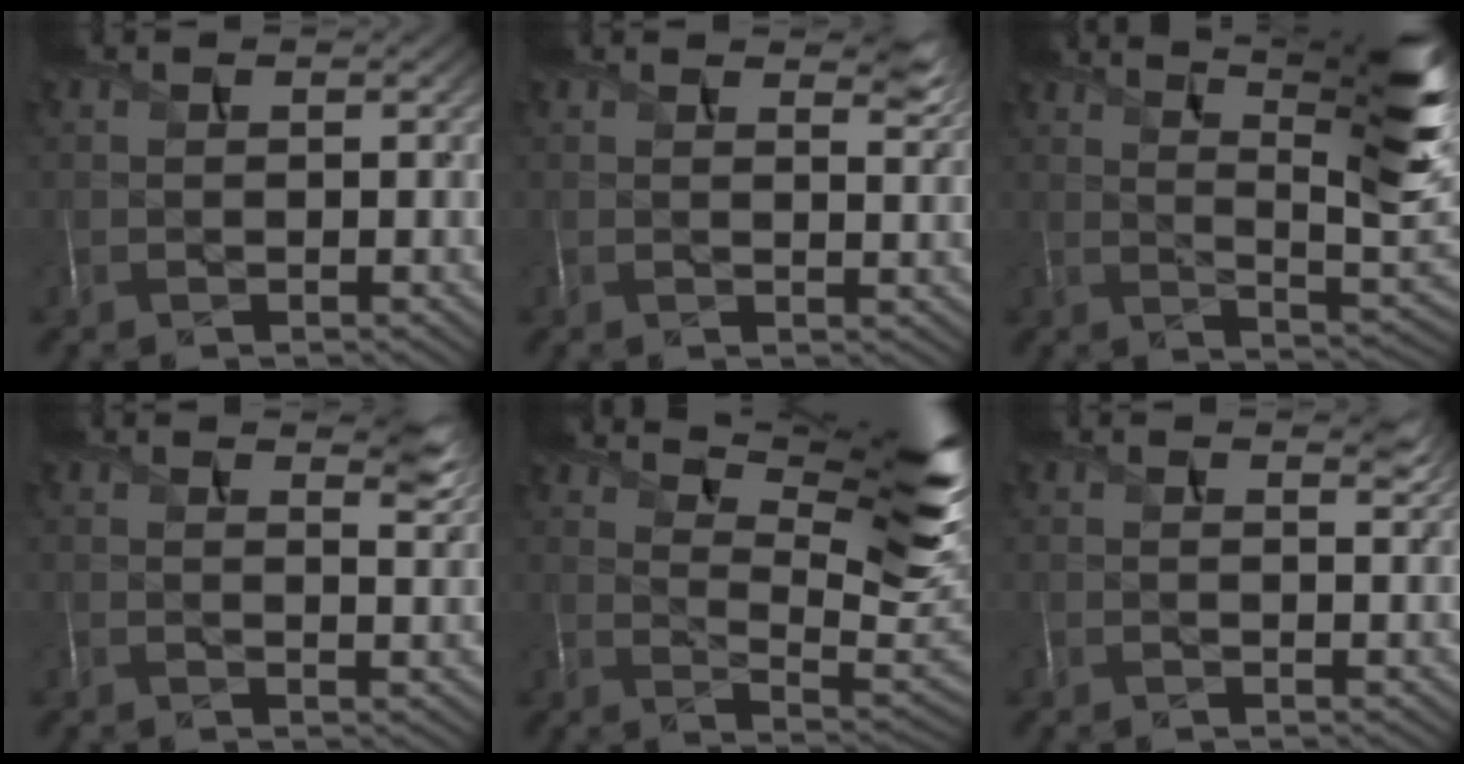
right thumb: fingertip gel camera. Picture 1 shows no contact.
{"total": 3.3, "force": [2.5, 0.8, 2.0], "torque": [-0.034, -0.001, 0.045]}
{"total": 14.5, "force": [8.4, 3.1, 11.4], "torque": [-0.176, 0.008, 0.131]}
{"total": 4.2, "force": [3.2, 0.8, 2.6], "torque": [-0.044, -0.001, 0.055]}
{"total": 14.9, "force": [9.3, 3.7, 11.1], "torque": [-0.180, -0.002, 0.141]}
{"total": 2.2, "force": [1.6, 0.4, 1.4], "torque": [-0.023, -0.004, 0.029]}